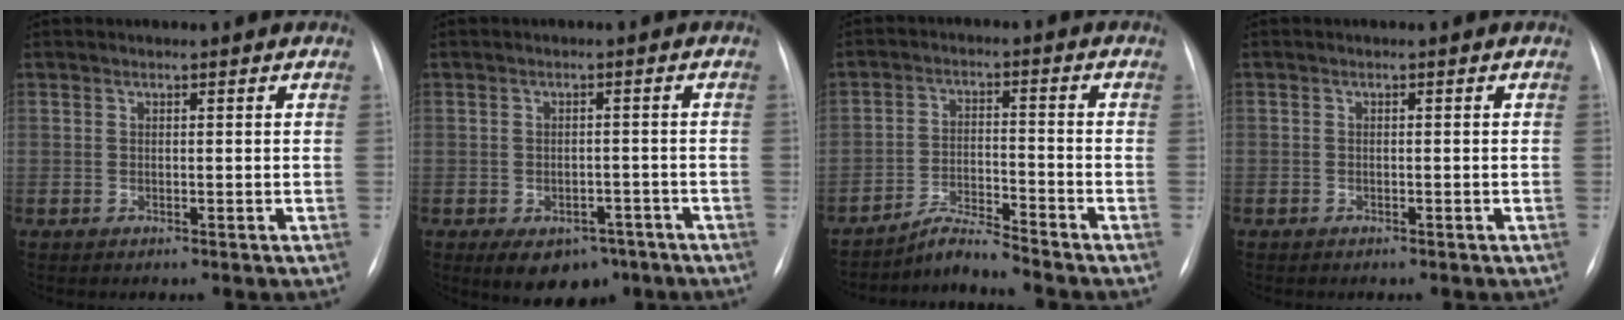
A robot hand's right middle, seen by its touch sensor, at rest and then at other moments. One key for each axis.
{"total": 8.1, "fx": -5.1, "fy": 5.0, "fz": 3.9, "tx": -0.047, "ty": 0.010, "tz": -0.065}
{"total": 4.8, "fx": -4.7, "fy": -1.0, "fz": 0.4, "tx": -0.015, "ty": -0.014, "tz": -0.085}
{"total": 0.6, "fx": -0.4, "fy": 0.4, "fz": 0.0, "tx": -0.005, "ty": 0.002, "tz": -0.007}